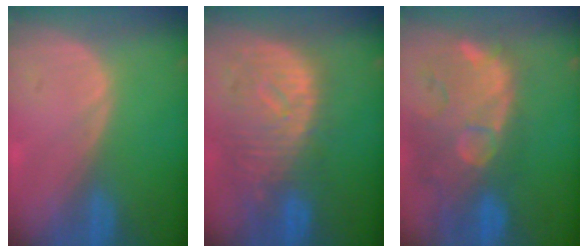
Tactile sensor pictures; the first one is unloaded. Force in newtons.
{"total": 10.9, "press": 9.6, "slide": 5.2}
{"total": 14.2, "press": 11.6, "slide": 8.2}